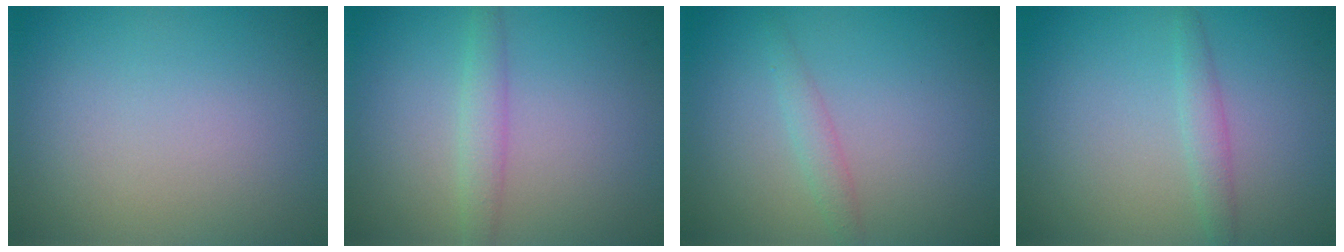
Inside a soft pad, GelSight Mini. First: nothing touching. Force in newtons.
{"total": 1.8, "press": 1.8, "slide": 0.1}
{"total": 1.4, "press": 1.4, "slide": 0.1}
{"total": 1.5, "press": 1.5, "slide": 0.0}